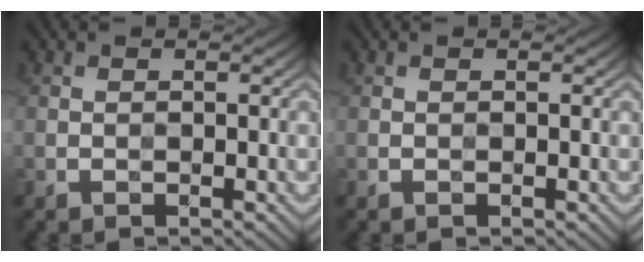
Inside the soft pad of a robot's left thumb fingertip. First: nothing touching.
{"total": 0.0}